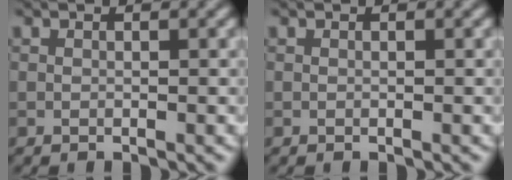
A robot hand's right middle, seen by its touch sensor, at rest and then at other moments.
{"total": 0.0}